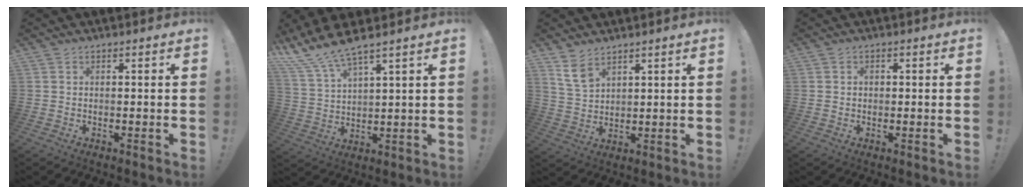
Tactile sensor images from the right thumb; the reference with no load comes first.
{"total": 8.9, "force": [8.0, 0.3, 4.0], "torque": [-0.104, -0.046, 0.147]}
{"total": 7.2, "force": [5.0, 3.9, 3.4], "torque": [-0.061, -0.025, 0.097]}
{"total": 1.2, "force": [0.0, 1.1, 0.5], "torque": [-0.007, 0.004, 0.000]}